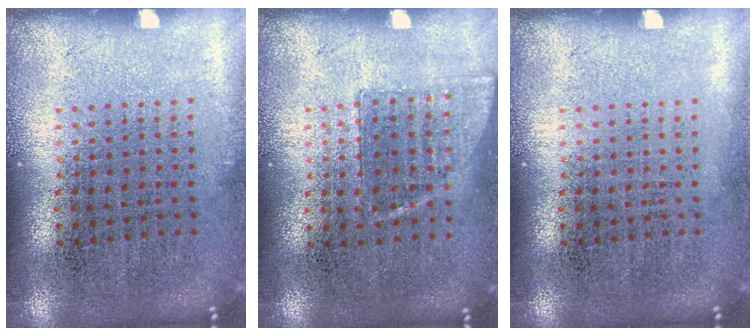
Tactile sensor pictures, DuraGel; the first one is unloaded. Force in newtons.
{"total": 0.7, "press": 0.6, "slide": 0.3}
{"total": 0.0}